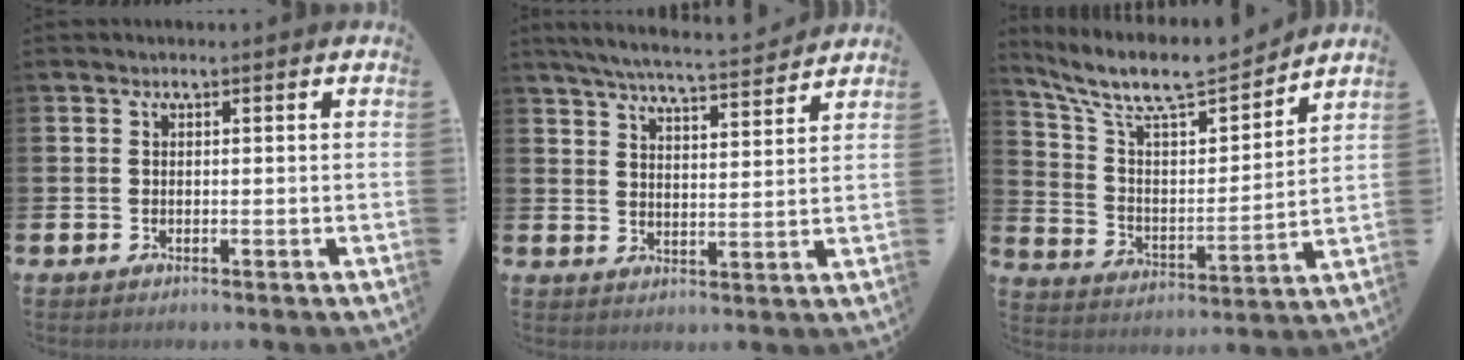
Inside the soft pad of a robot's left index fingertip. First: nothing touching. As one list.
[{"total": 6.0, "force": [5.8, 0.0, 1.7], "torque": [-0.048, -0.039, 0.100]}, {"total": 10.1, "force": [8.8, 2.6, 4.2], "torque": [-0.119, -0.059, 0.150]}]